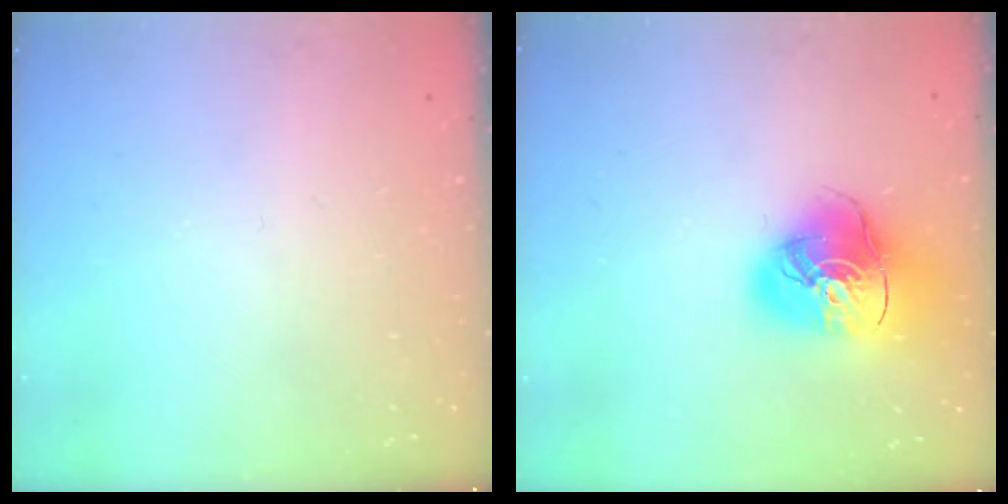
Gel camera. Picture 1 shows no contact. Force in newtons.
{"total": 16.9, "press": 16.8, "slide": 2.0}